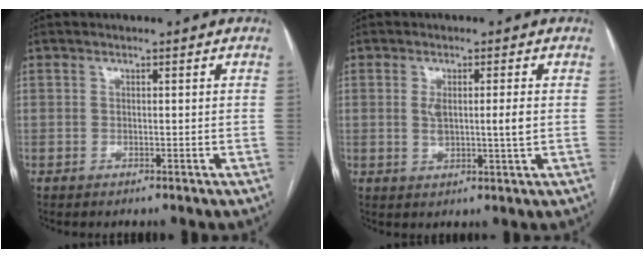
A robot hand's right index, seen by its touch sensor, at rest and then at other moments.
{"total": 4.5, "force": [0.3, 0.6, 4.5], "torque": [-0.078, -0.001, 0.008]}